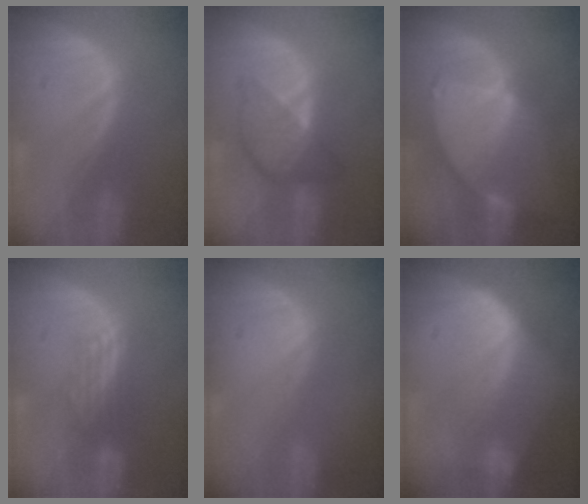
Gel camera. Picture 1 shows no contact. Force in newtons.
{"total": 6.0, "press": 6.0, "slide": 0.4}
{"total": 8.5, "press": 7.5, "slide": 4.1}
{"total": 2.8, "press": 2.7, "slide": 0.6}
{"total": 0.0}
{"total": 7.2, "press": 6.6, "slide": 2.9}